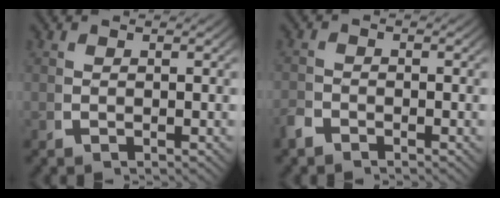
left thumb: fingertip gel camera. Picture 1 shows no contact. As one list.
[{"total": 1.3, "force": [-1.2, 0.2, 0.1], "torque": [-0.002, 0.000, -0.028]}]